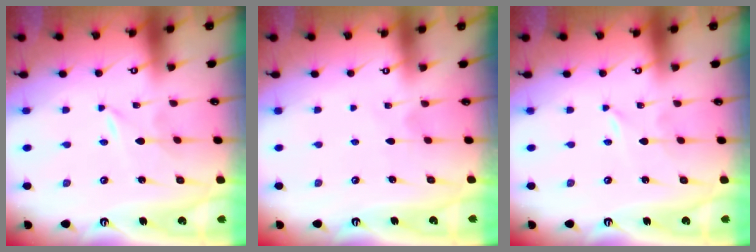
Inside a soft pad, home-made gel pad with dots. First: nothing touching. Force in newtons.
{"total": 3.7, "press": 3.7, "slide": 0.3}
{"total": 0.0}